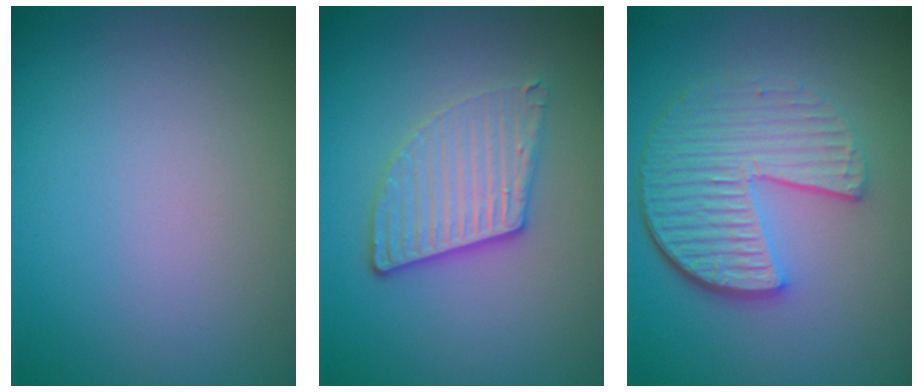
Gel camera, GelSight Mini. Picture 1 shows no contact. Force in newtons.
{"total": 3.7, "press": 3.2, "slide": 2.0}
{"total": 6.3, "press": 4.4, "slide": 4.4}